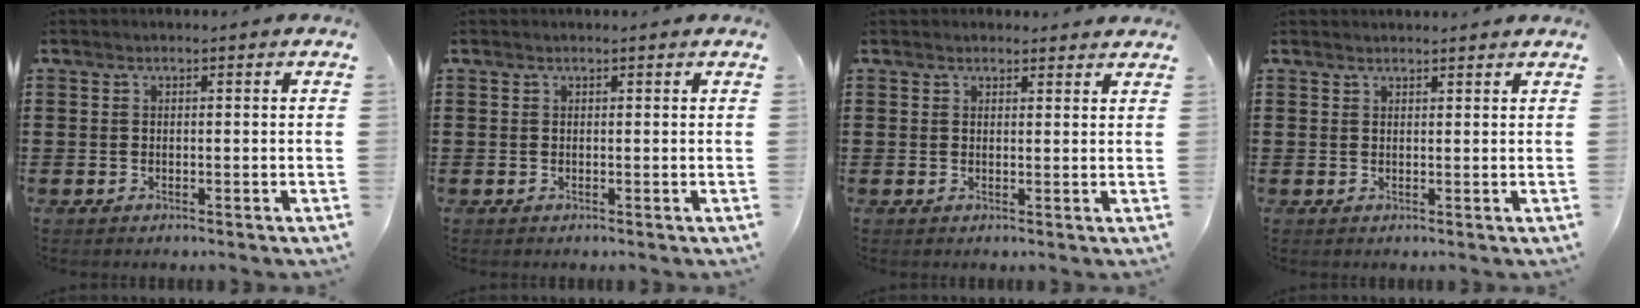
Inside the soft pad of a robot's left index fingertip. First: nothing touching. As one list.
[{"total": 0.0}, {"total": 1.6, "force": [1.6, 0.5, 0.1], "torque": [-0.004, 0.003, 0.031]}, {"total": 1.2, "force": [1.2, 0.3, -0.2], "torque": [0.000, 0.000, 0.023]}]